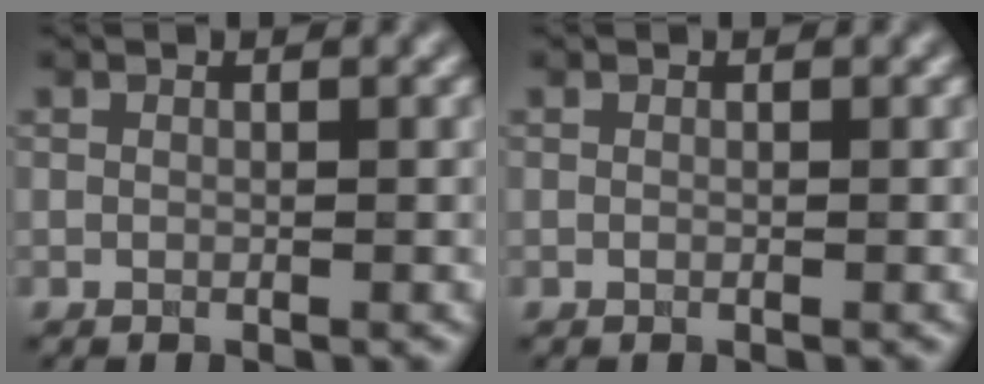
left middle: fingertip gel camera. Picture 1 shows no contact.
{"total": 0.0}